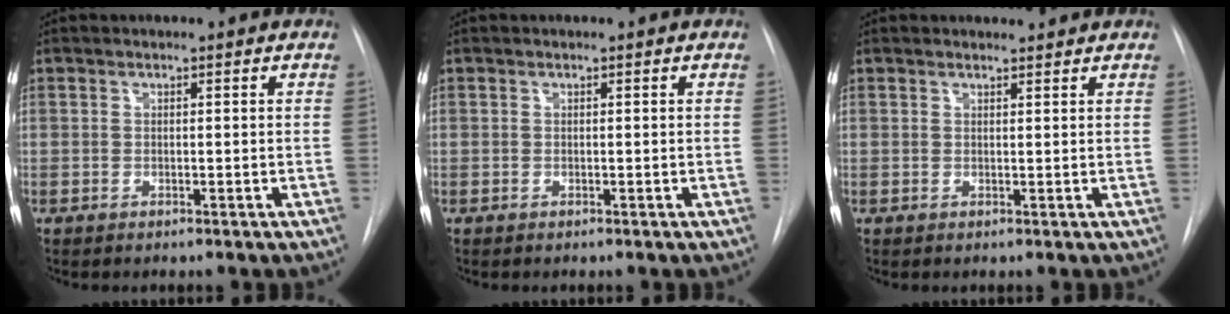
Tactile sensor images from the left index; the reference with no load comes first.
{"total": 0.0}
{"total": 1.2, "force": [1.2, 0.2, 0.0], "torque": [-0.007, 0.002, 0.018]}